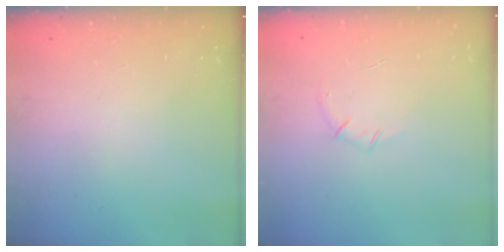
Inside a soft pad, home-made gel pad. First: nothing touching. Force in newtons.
{"total": 4.8, "press": 4.6, "slide": 1.3}